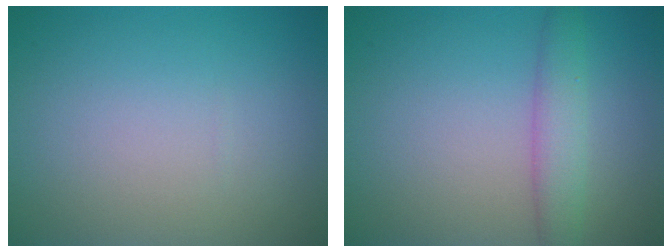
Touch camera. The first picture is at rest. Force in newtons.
{"total": 2.9, "press": 2.9, "slide": 0.1}